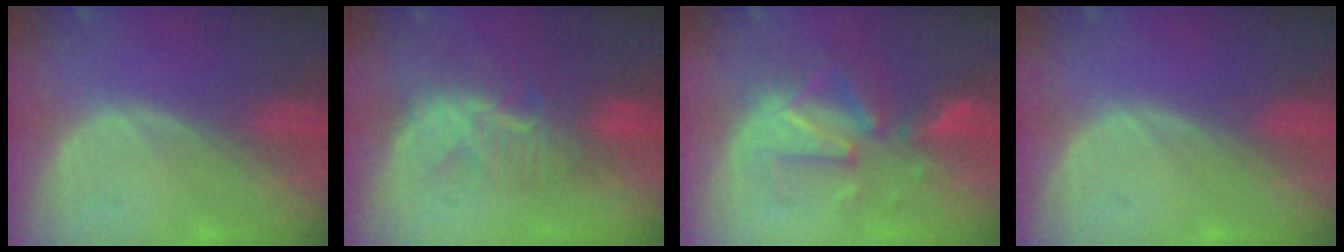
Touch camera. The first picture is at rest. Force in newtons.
{"total": 8.3, "press": 8.0, "slide": 2.4}
{"total": 9.8, "press": 8.9, "slide": 4.2}
{"total": 0.0}